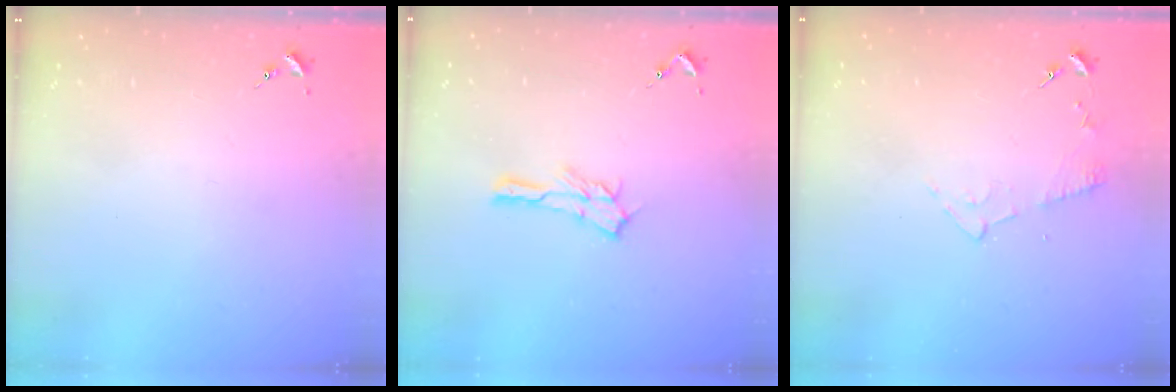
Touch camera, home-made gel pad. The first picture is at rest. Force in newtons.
{"total": 8.4, "press": 8.4, "slide": 0.3}
{"total": 5.5, "press": 5.4, "slide": 1.0}